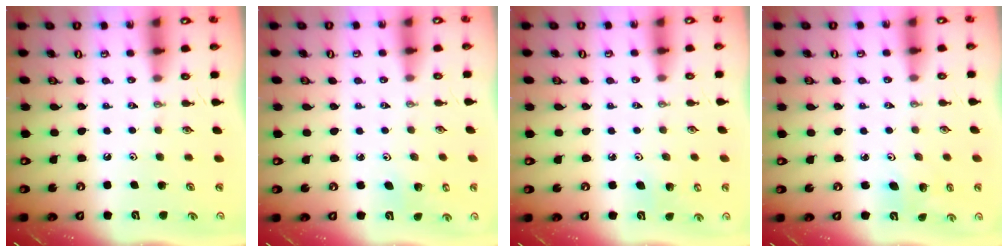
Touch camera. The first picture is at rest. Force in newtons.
{"total": 3.0, "press": 2.9, "slide": 0.4}
{"total": 4.7, "press": 4.5, "slide": 1.2}
{"total": 3.7, "press": 3.4, "slide": 1.5}